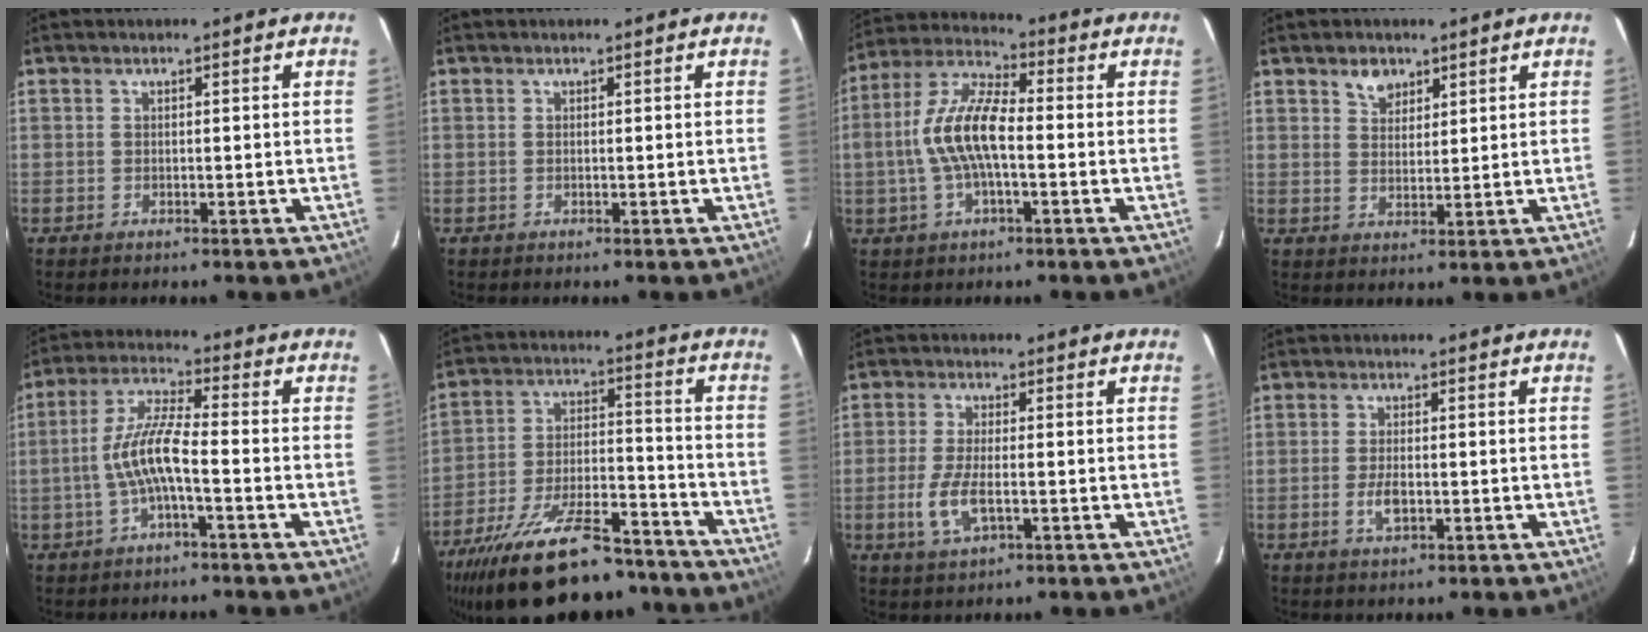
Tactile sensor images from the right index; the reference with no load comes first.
{"total": 0.0}
{"total": 11.8, "force": [-1.6, 4.4, 10.9], "torque": [-0.227, 0.013, -0.033]}
{"total": 3.9, "force": [2.6, 2.6, 1.4], "torque": [-0.015, 0.007, 0.047]}
{"total": 8.4, "force": [-2.5, 1.3, 7.9], "torque": [-0.176, 0.011, -0.045]}
{"total": 26.4, "force": [-21.1, 9.0, 13.1], "torque": [-0.248, -0.013, -0.306]}
{"total": 6.7, "force": [-2.1, 2.5, 5.9], "torque": [-0.129, -0.007, -0.039]}
{"total": 3.5, "force": [-1.1, 1.5, 3.0], "torque": [-0.062, -0.002, -0.020]}